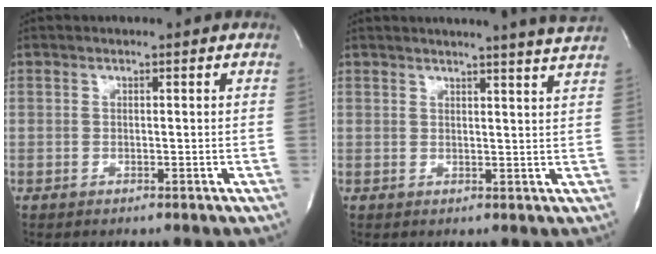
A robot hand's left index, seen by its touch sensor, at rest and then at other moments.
{"total": 8.0, "force": [7.4, -1.6, 2.6], "torque": [-0.035, -0.030, 0.071]}